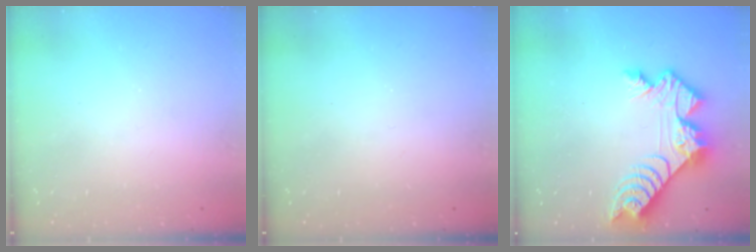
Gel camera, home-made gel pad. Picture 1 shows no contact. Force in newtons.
{"total": 0.0}
{"total": 11.8, "press": 11.7, "slide": 0.8}